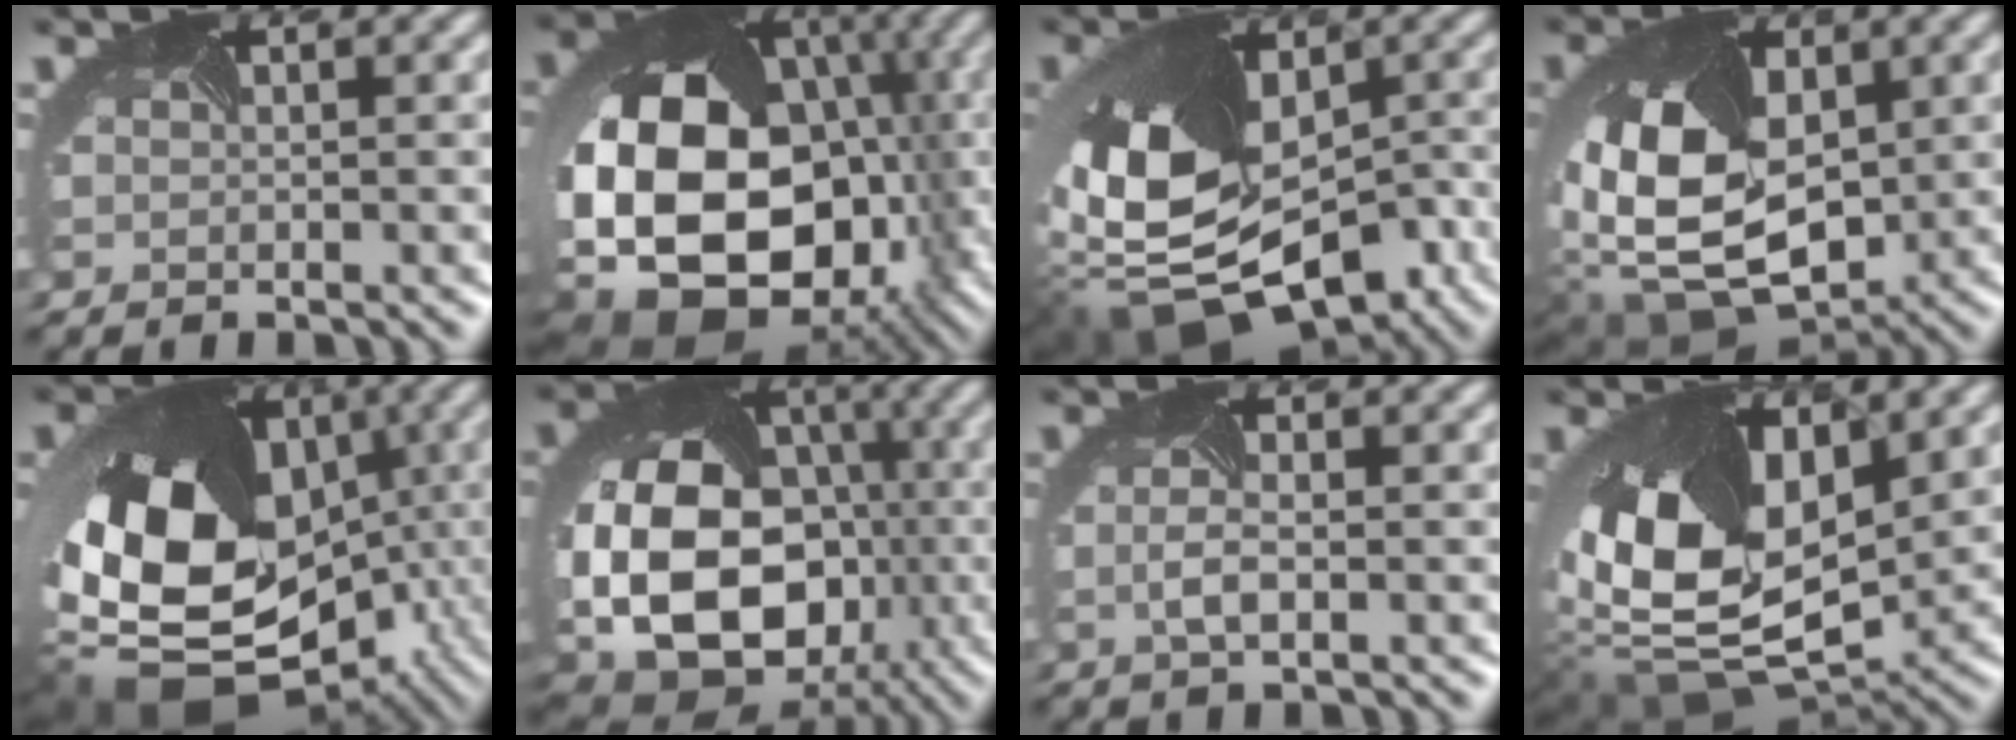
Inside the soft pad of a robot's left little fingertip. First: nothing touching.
{"total": 19.7, "force": [-4.8, 14.6, 12.4], "torque": [-0.252, -0.030, -0.063]}
{"total": 14.4, "force": [-4.9, 9.0, 10.1], "torque": [-0.220, -0.043, -0.052]}
{"total": 12.5, "force": [-0.1, 8.7, 9.0], "torque": [-0.203, -0.036, 0.015]}
{"total": 17.4, "force": [-3.9, 12.7, 11.2], "torque": [-0.210, -0.023, -0.045]}
{"total": 16.0, "force": [-2.6, 12.4, 9.8], "torque": [-0.209, -0.030, -0.029]}
{"total": 1.6, "force": [-0.2, 0.5, 1.5], "torque": [-0.048, 0.000, -0.007]}
{"total": 13.6, "force": [1.4, 8.5, 10.6], "torque": [-0.225, -0.036, 0.038]}